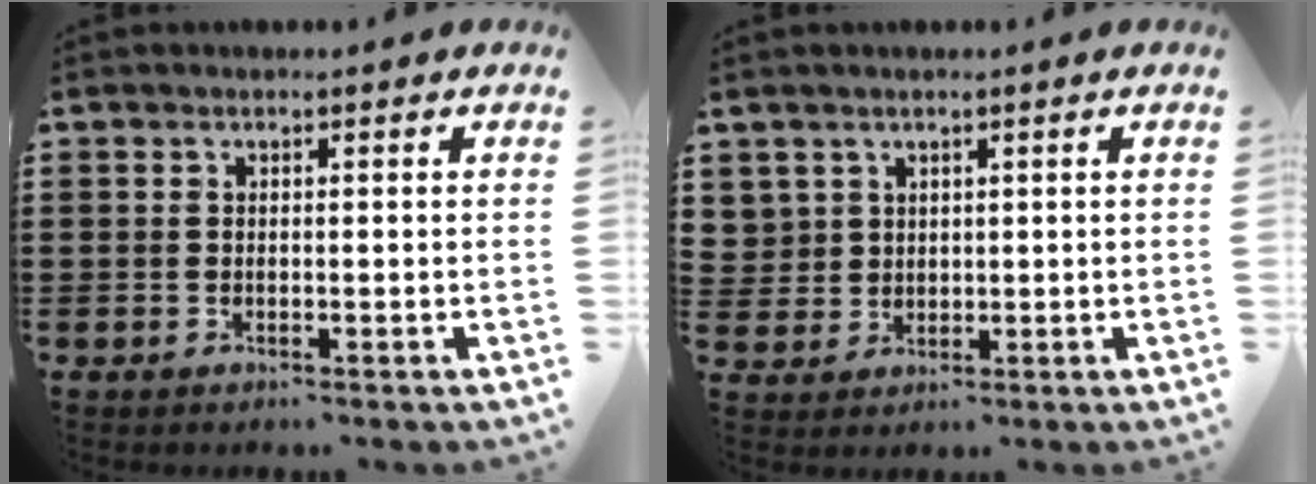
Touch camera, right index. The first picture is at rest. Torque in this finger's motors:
{"motor_torque": [-0.19, -0.13, 0.00, 0.00]}